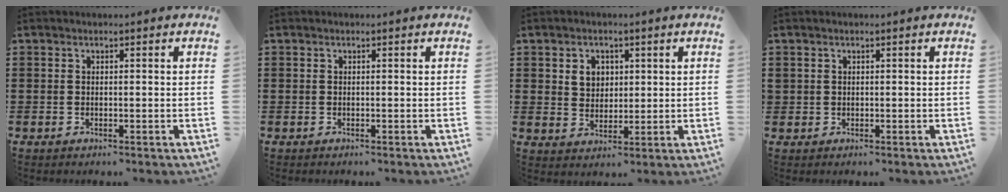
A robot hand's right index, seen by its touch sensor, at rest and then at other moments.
{"total": 0.0}
{"total": 3.7, "force": [1.3, 3.0, 1.6], "torque": [-0.035, 0.007, 0.019]}
{"total": 0.8, "force": [0.3, 0.7, 0.1], "torque": [-0.003, 0.004, 0.005]}